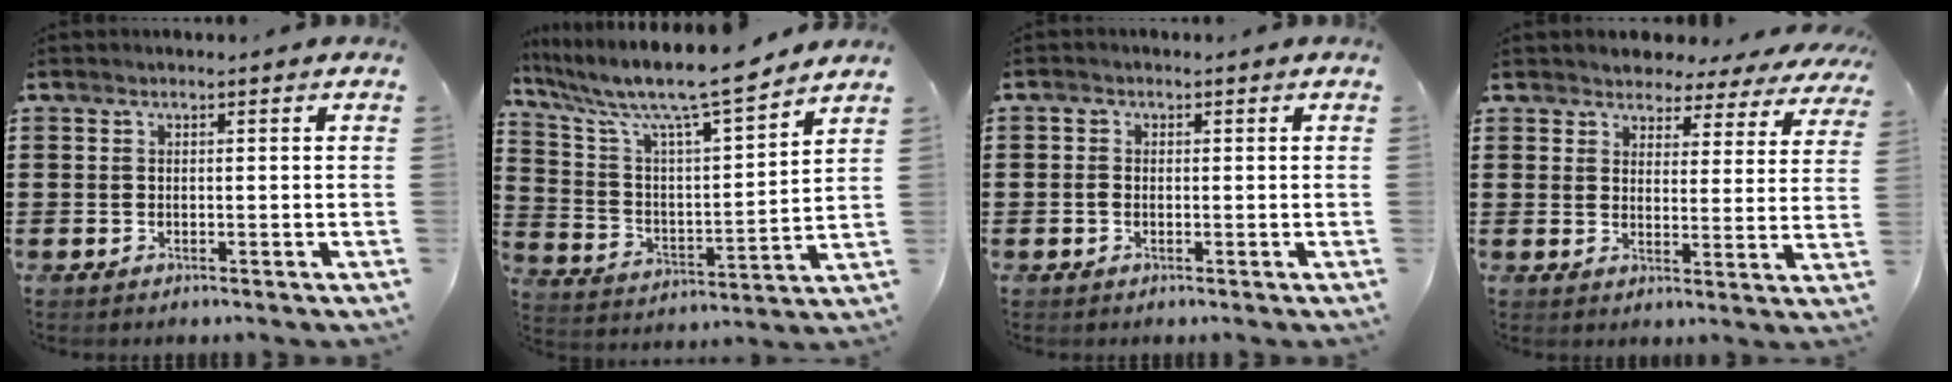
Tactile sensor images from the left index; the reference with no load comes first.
{"total": 9.7, "force": [8.3, 0.7, 5.0], "torque": [-0.134, -0.059, 0.134]}
{"total": 1.2, "force": [-0.3, 1.0, 0.5], "torque": [-0.010, 0.005, -0.007]}
{"total": 4.0, "force": [3.8, 1.1, 0.0], "torque": [-0.018, -0.024, 0.063]}